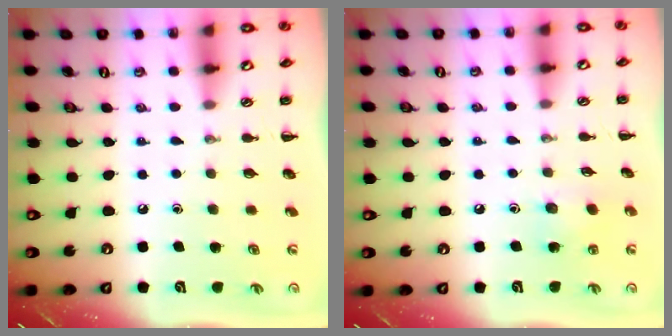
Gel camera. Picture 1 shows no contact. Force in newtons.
{"total": 5.6, "press": 5.5, "slide": 1.0}